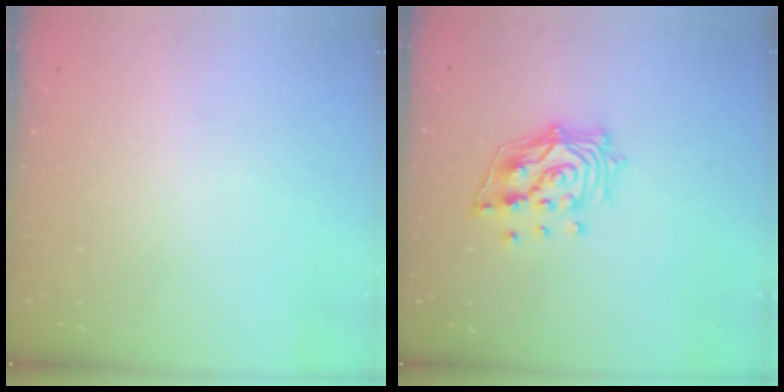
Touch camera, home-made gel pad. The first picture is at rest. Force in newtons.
{"total": 13.9, "press": 13.8, "slide": 1.8}